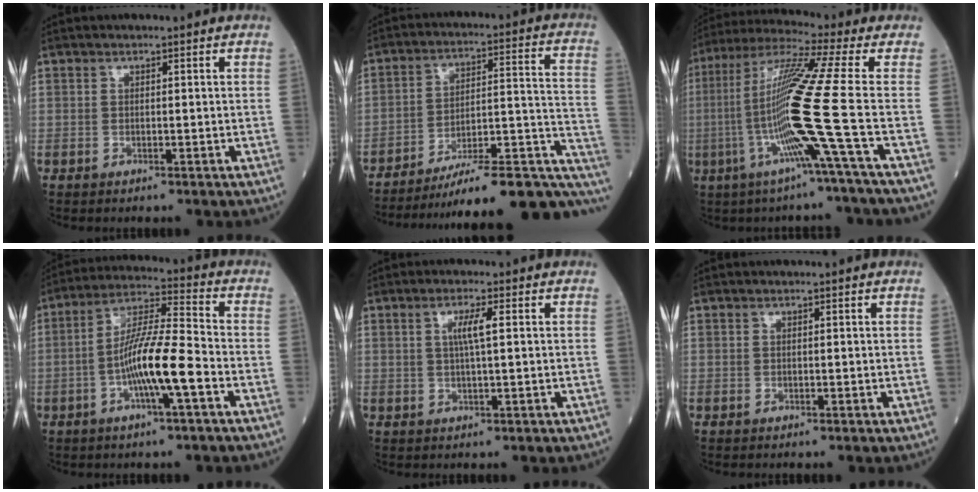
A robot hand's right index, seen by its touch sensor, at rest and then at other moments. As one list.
[{"total": 23.0, "force": [-18.2, 3.3, 13.6], "torque": [-0.107, 0.033, -0.259]}, {"total": 15.9, "force": [-3.9, -3.3, 15.1], "torque": [-0.302, -0.012, -0.087]}, {"total": 11.0, "force": [-3.5, 0.6, 10.4], "torque": [-0.198, 0.006, -0.067]}, {"total": 3.2, "force": [0.7, -0.1, 3.1], "torque": [-0.062, 0.000, 0.012]}, {"total": 0.0}]